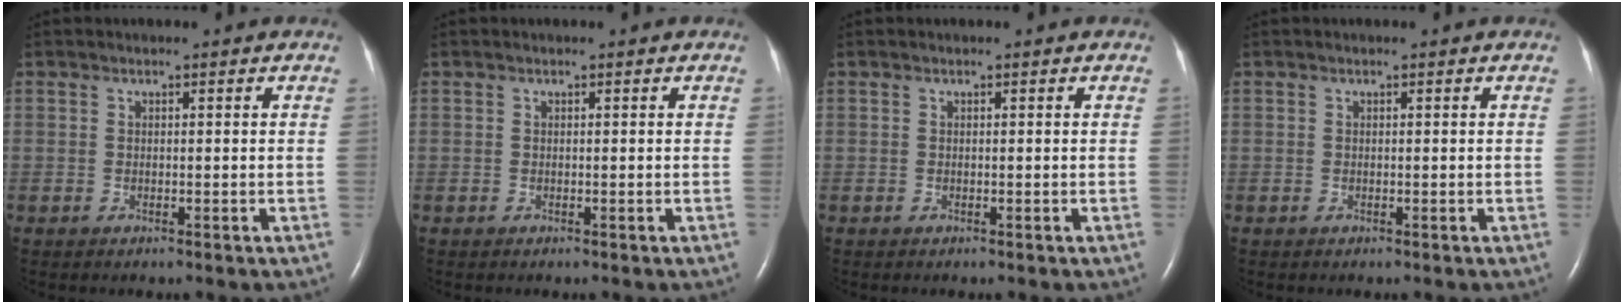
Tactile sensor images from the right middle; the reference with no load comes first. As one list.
[{"total": 0.0}, {"total": 0.0}, {"total": 0.0}]